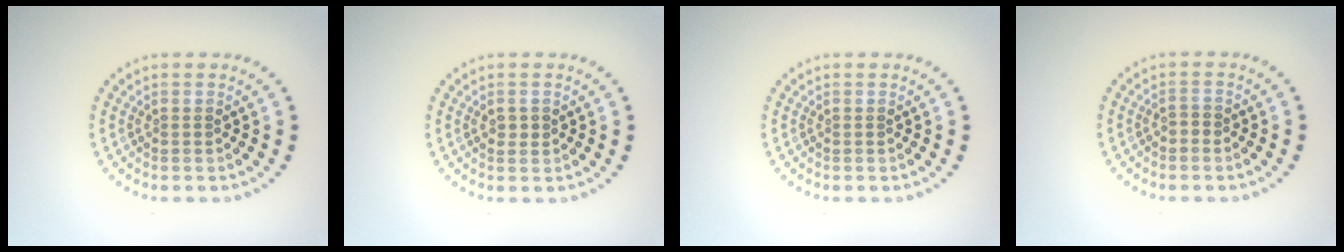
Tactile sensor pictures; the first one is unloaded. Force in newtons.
{"total": 1.1, "press": 1.1, "slide": 0.1}
{"total": 0.0}
{"total": 0.8, "press": 0.7, "slide": 0.3}